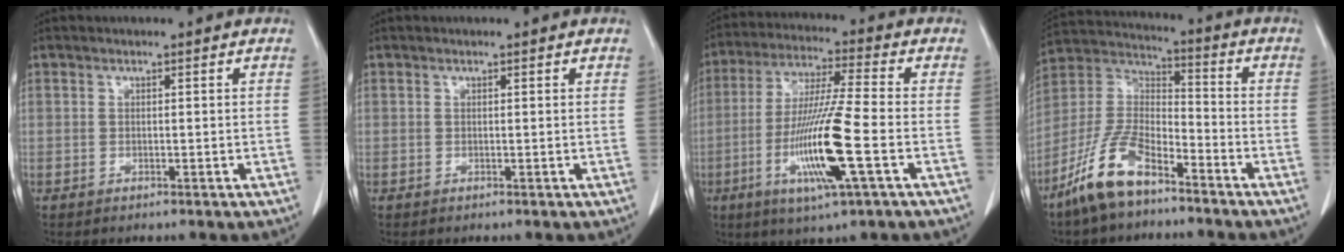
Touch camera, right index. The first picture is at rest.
{"total": 0.0}
{"total": 14.1, "force": [-4.1, 0.0, 13.5], "torque": [-0.268, -0.018, -0.078]}
{"total": 12.0, "force": [-8.5, 4.1, 7.5], "torque": [-0.171, 0.004, -0.167]}